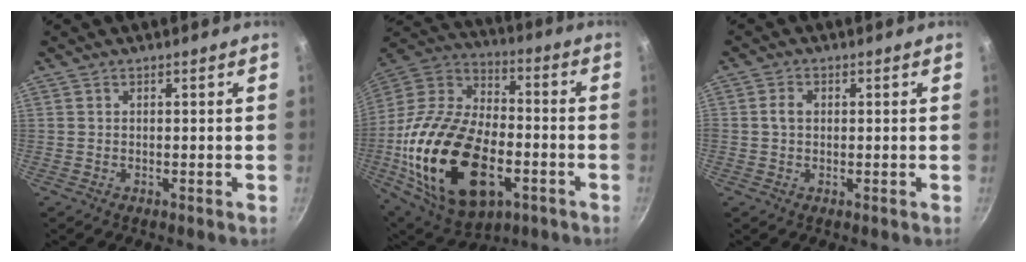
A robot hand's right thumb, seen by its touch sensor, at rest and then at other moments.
{"total": 30.5, "force": [-8.2, 17.8, 23.4], "torque": [-0.474, 0.015, -0.127]}
{"total": 2.4, "force": [0.2, 1.8, 1.6], "torque": [-0.030, 0.004, 0.002]}